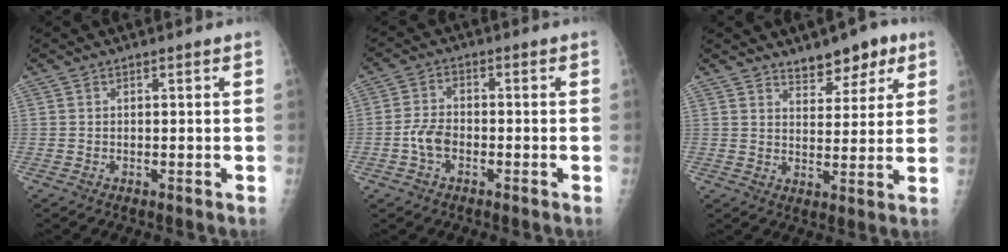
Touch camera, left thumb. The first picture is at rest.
{"total": 4.9, "force": [-1.7, 3.0, 3.4], "torque": [-0.067, 0.015, -0.037]}
{"total": 7.6, "force": [5.3, 3.8, 4.0], "torque": [-0.023, -0.030, 0.077]}